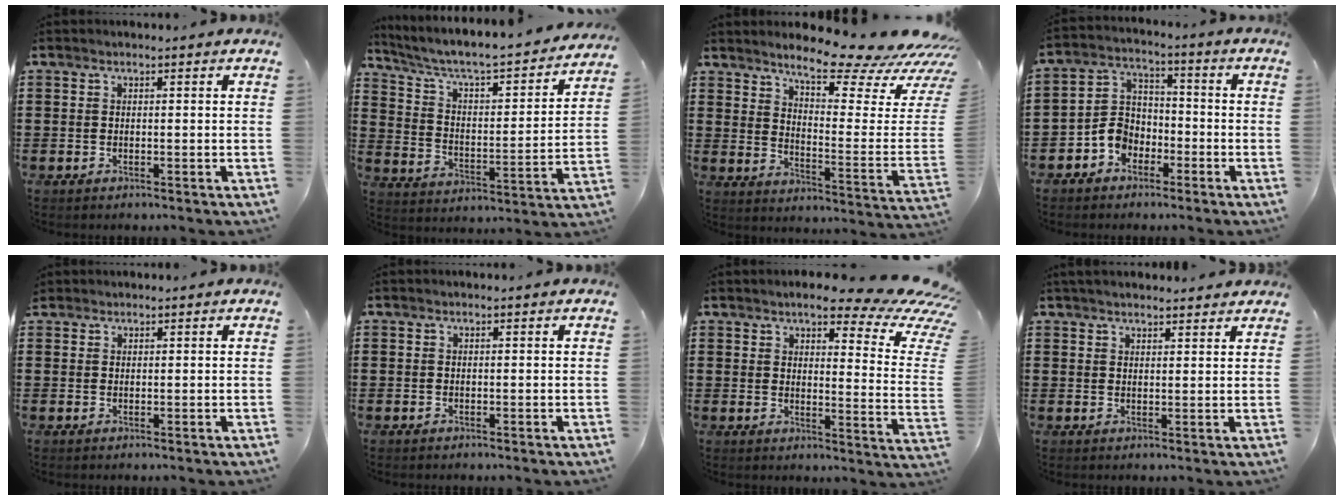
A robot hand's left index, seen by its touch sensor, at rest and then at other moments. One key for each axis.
{"total": 4.4, "fx": 3.7, "fy": 0.7, "fz": 2.3, "tx": -0.066, "ty": -0.041, "tz": 0.052}
{"total": 10.6, "fx": 9.3, "fy": 1.1, "fz": 4.9, "tx": -0.094, "ty": -0.075, "tz": 0.154}
{"total": 5.5, "fx": -3.4, "fy": 4.0, "fz": 1.7, "tx": -0.052, "ty": 0.012, "tz": -0.071}
{"total": 0.9, "fx": 0.8, "fy": 0.4, "fz": 0.0, "tx": -0.003, "ty": 0.001, "tz": 0.017}
{"total": 0.0}
{"total": 8.6, "fx": 6.7, "fy": 1.2, "fz": 5.4, "tx": -0.090, "ty": -0.051, "tz": 0.108}
{"total": 2.4, "fx": 2.3, "fy": 0.1, "fz": 0.4, "tx": -0.013, "ty": 0.000, "tz": 0.046}